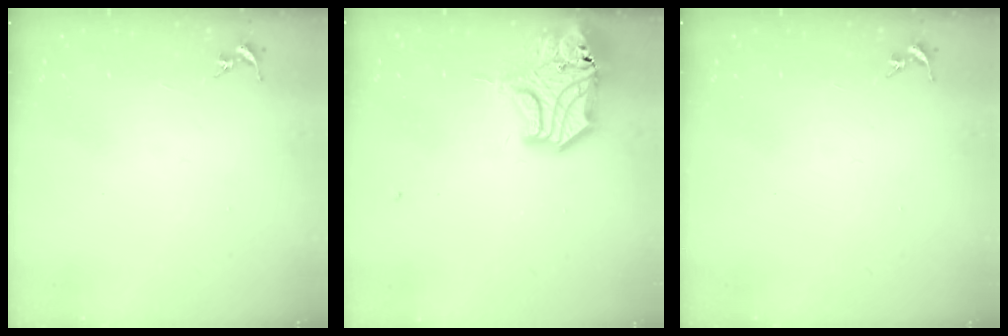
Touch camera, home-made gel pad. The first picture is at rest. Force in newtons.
{"total": 18.5, "press": 18.3, "slide": 2.6}
{"total": 0.0}